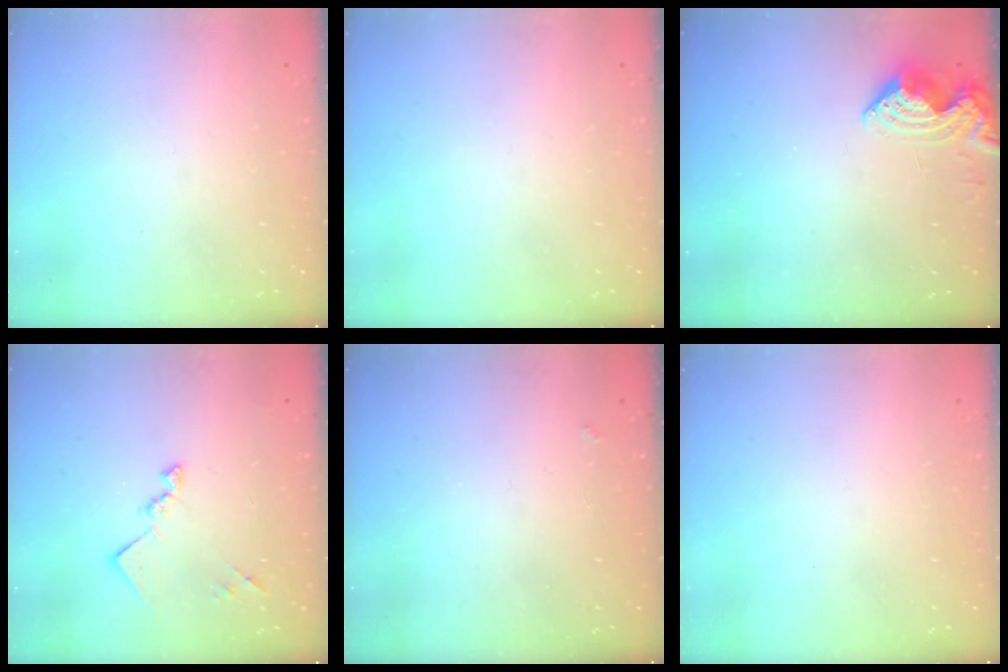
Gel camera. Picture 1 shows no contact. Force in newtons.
{"total": 0.0}
{"total": 9.9, "press": 9.8, "slide": 0.7}
{"total": 10.8, "press": 10.8, "slide": 0.4}
{"total": 1.3, "press": 1.3, "slide": 0.4}
{"total": 0.0}